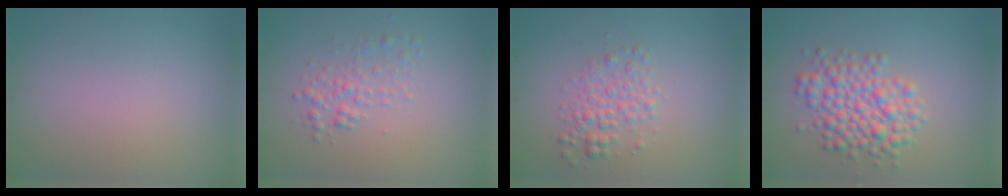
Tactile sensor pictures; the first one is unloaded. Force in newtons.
{"total": 1.8, "press": 1.8, "slide": 0.0}
{"total": 2.5, "press": 2.5, "slide": 0.1}
{"total": 5.1, "press": 5.1, "slide": 0.2}